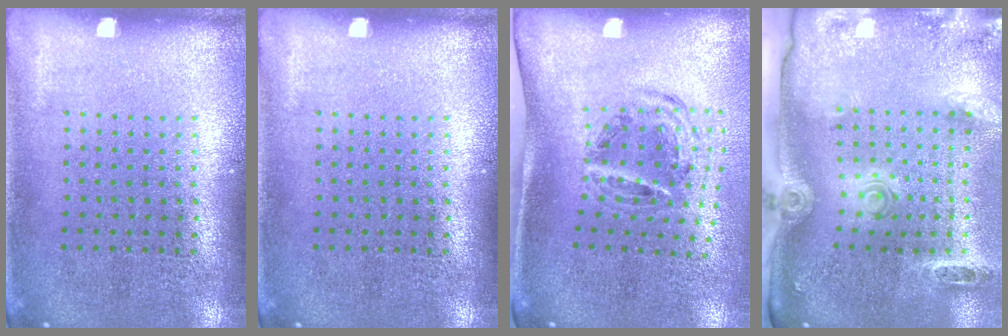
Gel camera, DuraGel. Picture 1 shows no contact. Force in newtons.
{"total": 0.0}
{"total": 1.2, "press": 1.0, "slide": 0.6}
{"total": 2.9, "press": 2.1, "slide": 2.1}